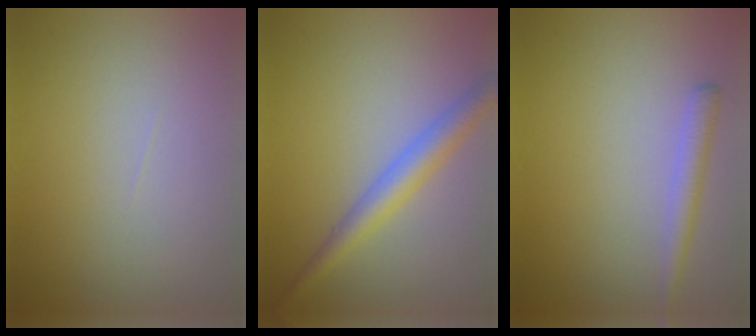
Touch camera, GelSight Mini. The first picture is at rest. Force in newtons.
{"total": 3.3, "press": 3.3, "slide": 0.1}
{"total": 1.9, "press": 1.9, "slide": 0.1}